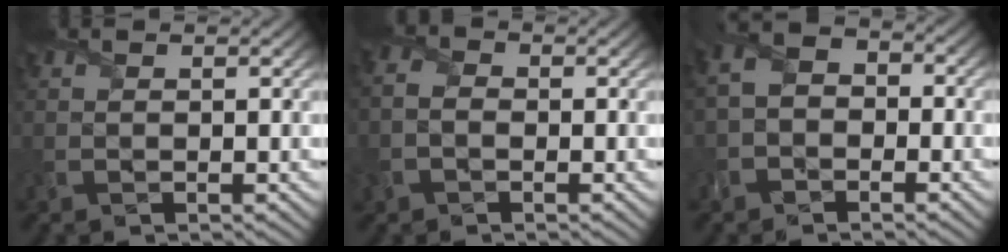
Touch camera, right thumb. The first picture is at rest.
{"total": 3.3, "force": [-1.1, 2.5, 1.9], "torque": [-0.056, 0.001, -0.019]}
{"total": 3.9, "force": [-1.9, 2.9, 1.7], "torque": [-0.031, 0.003, -0.045]}